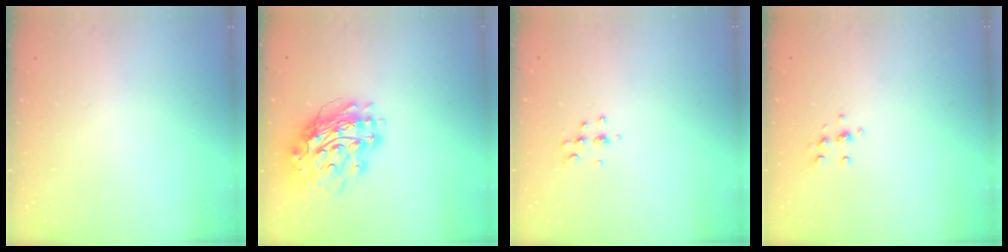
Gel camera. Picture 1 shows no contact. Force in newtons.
{"total": 16.2, "press": 16.1, "slide": 2.1}
{"total": 5.3, "press": 5.1, "slide": 1.5}
{"total": 6.2, "press": 6.2, "slide": 0.8}